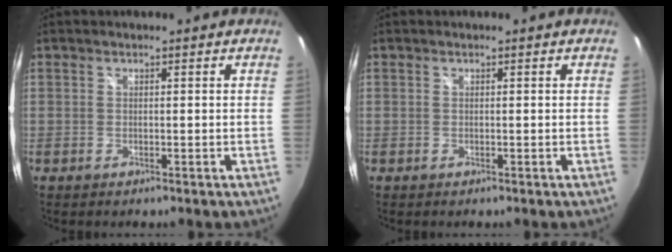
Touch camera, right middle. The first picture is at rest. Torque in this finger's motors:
{"motor_torque": [0.00, 0.00, 0.00, 0.00]}